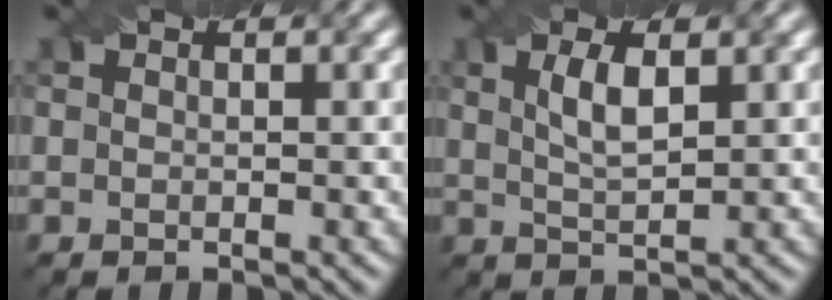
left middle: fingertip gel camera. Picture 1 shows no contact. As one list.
[{"total": 2.9, "force": [0.9, 1.0, 2.6], "torque": [-0.055, 0.003, 0.021]}]